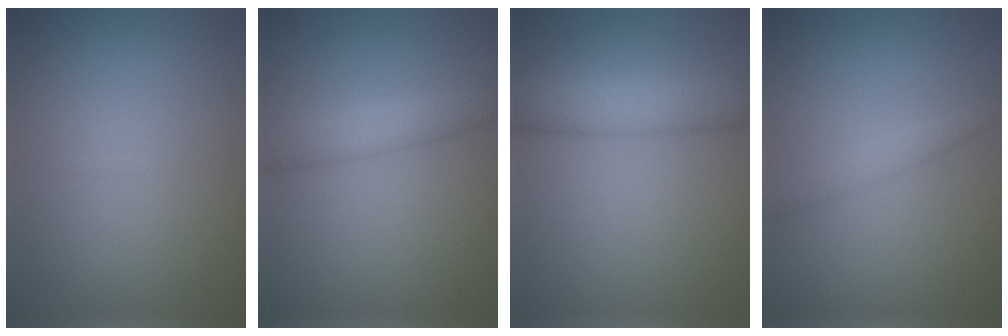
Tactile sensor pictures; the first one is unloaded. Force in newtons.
{"total": 2.7, "press": 2.7, "slide": 0.1}
{"total": 4.4, "press": 4.4, "slide": 0.1}
{"total": 1.4, "press": 1.4, "slide": 0.1}